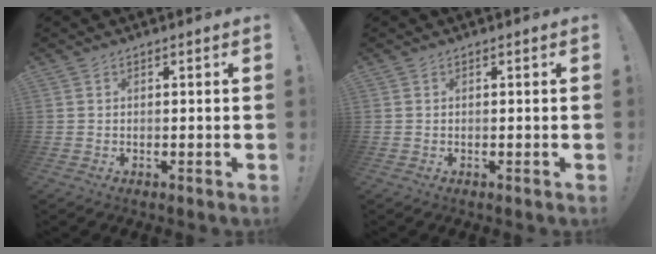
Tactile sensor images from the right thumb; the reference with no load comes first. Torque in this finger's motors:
{"motor_torque": [0.00, 0.00, 0.00, 0.00, 0.01]}